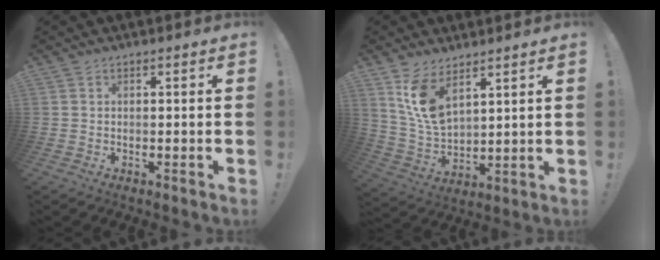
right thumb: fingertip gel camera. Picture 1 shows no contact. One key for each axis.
{"total": 11.0, "fx": 7.1, "fy": 5.4, "fz": 6.5, "tx": -0.128, "ty": -0.040, "tz": 0.139}